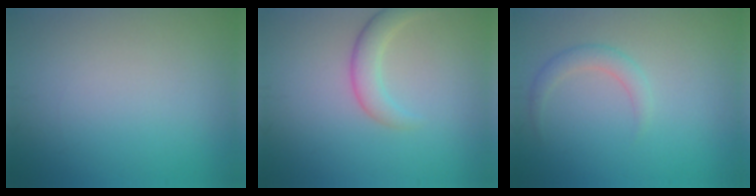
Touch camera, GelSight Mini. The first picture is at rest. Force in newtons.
{"total": 2.6, "press": 2.6, "slide": 0.2}
{"total": 1.7, "press": 1.7, "slide": 0.1}